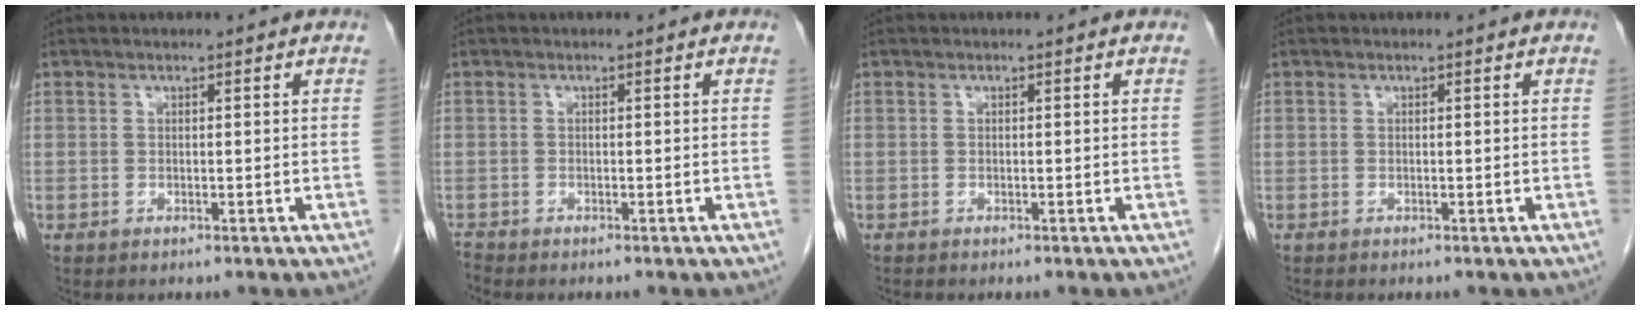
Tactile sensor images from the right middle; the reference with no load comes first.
{"total": 0.8, "force": [-0.8, -0.1, -0.2], "torque": [-0.002, -0.006, -0.017]}
{"total": 0.0}
{"total": 0.0}